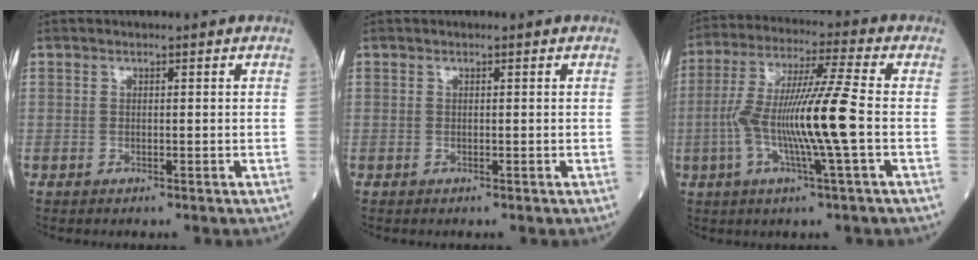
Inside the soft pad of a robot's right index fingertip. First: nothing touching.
{"total": 0.0}
{"total": 12.8, "force": [-2.1, -0.9, 12.6], "torque": [-0.242, 0.002, -0.047]}